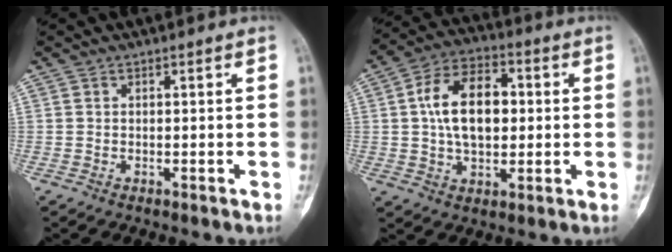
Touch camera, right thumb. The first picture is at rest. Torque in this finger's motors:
{"motor_torque": [1.38, 1.98, 0.80, -0.62, 0.46]}